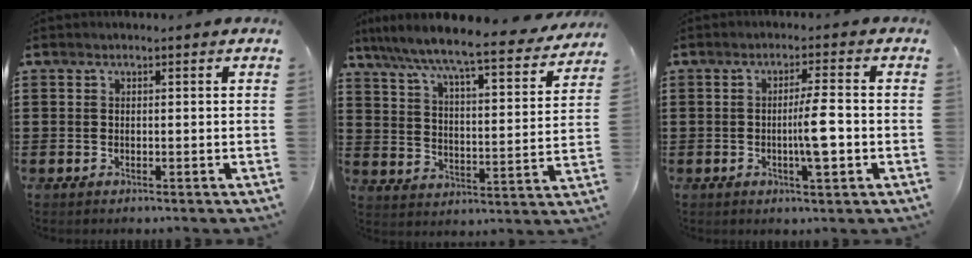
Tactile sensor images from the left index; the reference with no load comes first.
{"total": 7.4, "force": [6.7, -0.3, 3.2], "torque": [-0.094, -0.051, 0.107]}
{"total": 5.7, "force": [-0.9, 0.7, 5.6], "torque": [-0.087, -0.001, -0.021]}